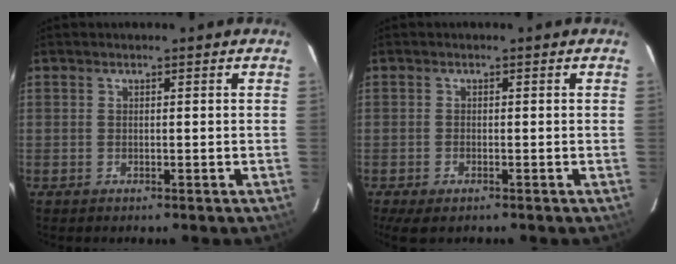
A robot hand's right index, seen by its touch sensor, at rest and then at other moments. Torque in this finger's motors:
{"motor_torque": [0.35, -0.12, 0.17, 0.04]}